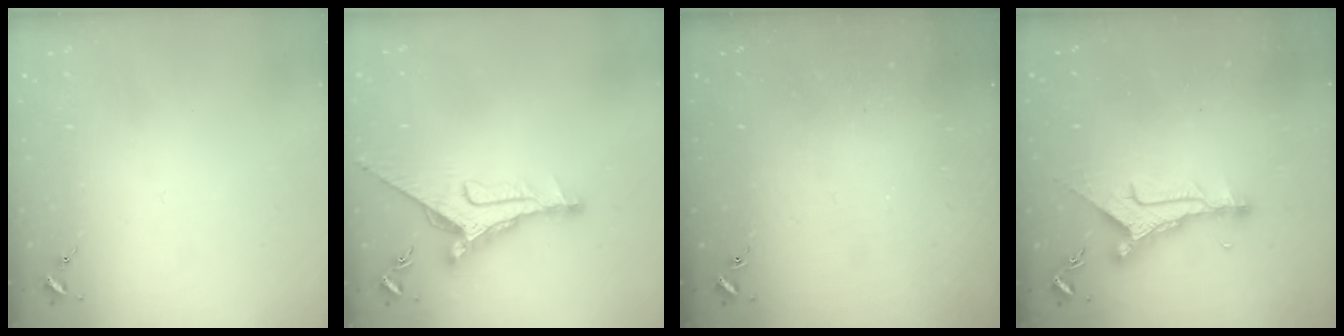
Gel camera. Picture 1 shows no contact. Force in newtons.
{"total": 11.1, "press": 11.1, "slide": 0.8}
{"total": 0.9, "press": 0.8, "slide": 0.2}
{"total": 9.6, "press": 9.6, "slide": 0.5}